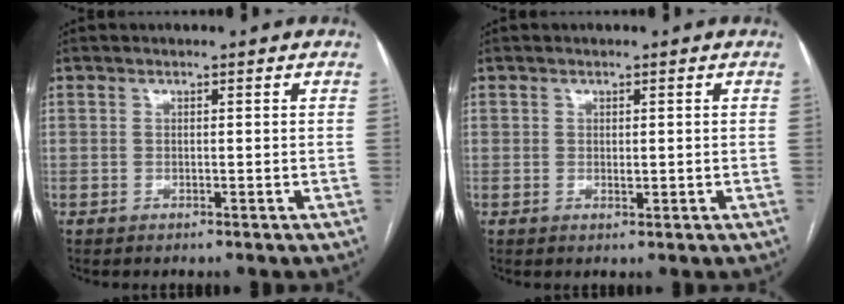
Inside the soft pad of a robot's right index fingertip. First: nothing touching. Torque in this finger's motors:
{"motor_torque": [0.13, -0.04, 0.07, 0.02]}